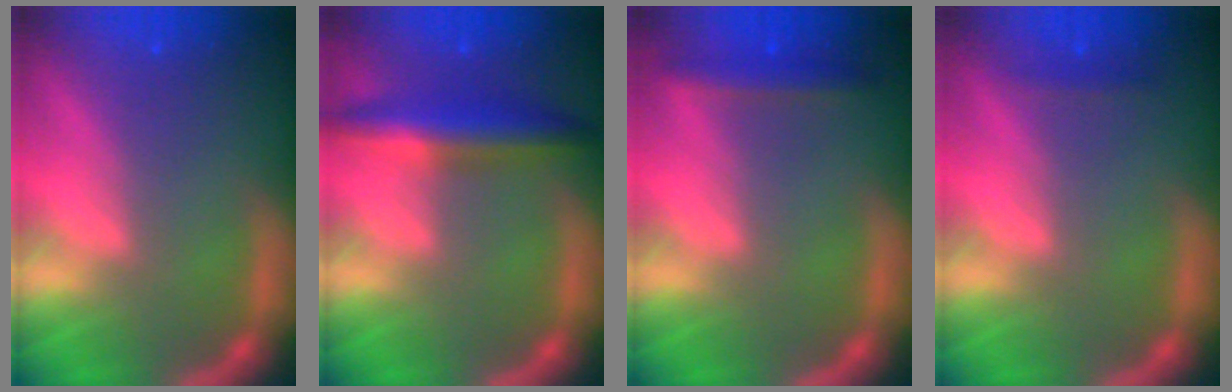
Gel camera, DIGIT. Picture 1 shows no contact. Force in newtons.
{"total": 5.0}
{"total": 2.4}
{"total": 0.9}